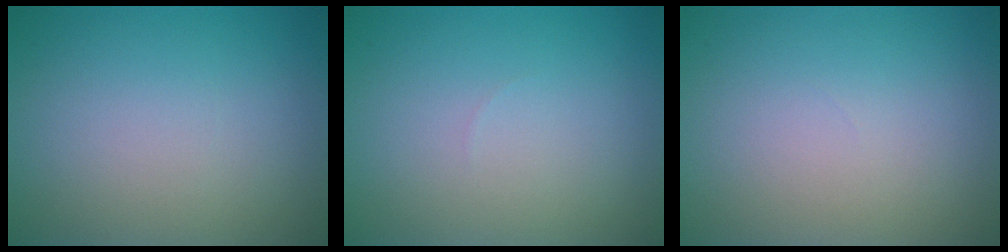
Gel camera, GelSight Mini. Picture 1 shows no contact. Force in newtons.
{"total": 0.0}
{"total": 0.0}